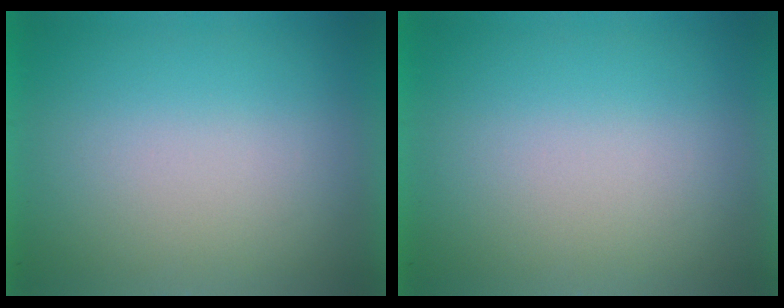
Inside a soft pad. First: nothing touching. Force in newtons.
{"total": 0.0}